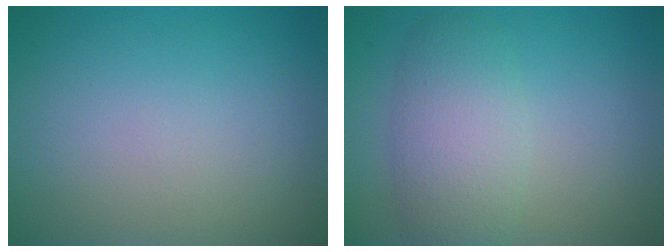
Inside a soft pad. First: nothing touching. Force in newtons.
{"total": 4.5, "press": 4.5, "slide": 0.2}